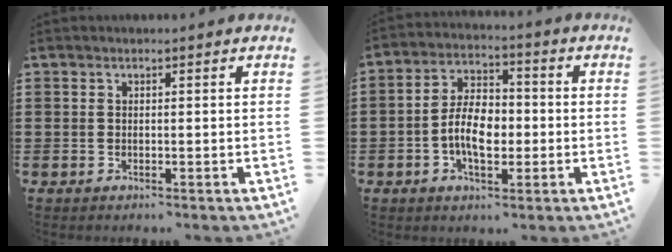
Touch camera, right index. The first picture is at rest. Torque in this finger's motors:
{"motor_torque": [2.14, 0.00, 0.32, 0.19]}